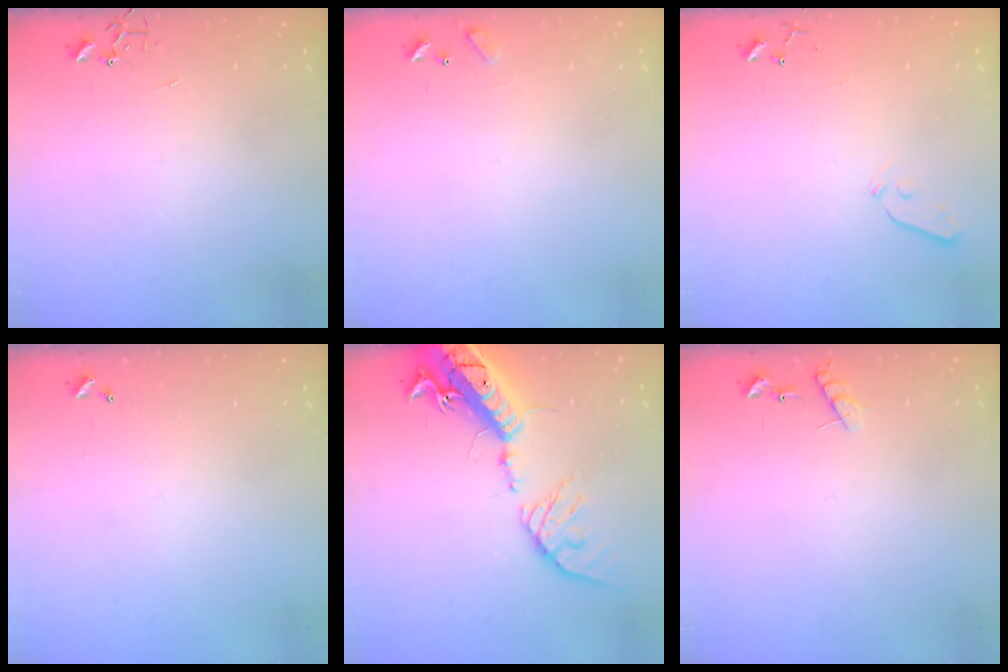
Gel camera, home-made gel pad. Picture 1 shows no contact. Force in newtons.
{"total": 6.4, "press": 6.4, "slide": 0.5}
{"total": 3.7, "press": 3.6, "slide": 0.6}
{"total": 0.0}
{"total": 21.1, "press": 20.7, "slide": 4.1}
{"total": 6.7, "press": 6.7, "slide": 0.4}